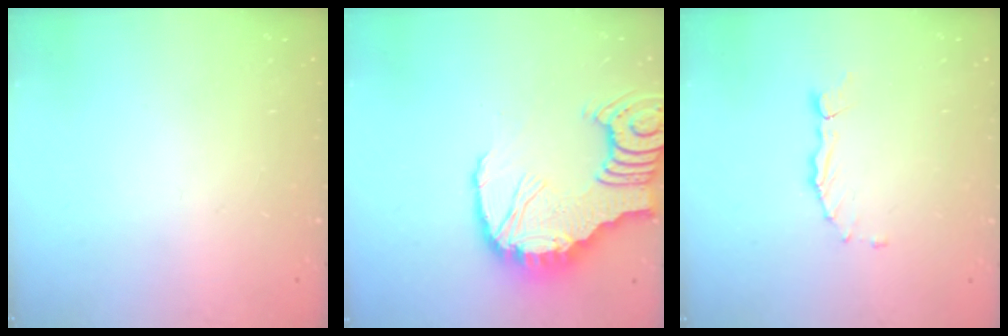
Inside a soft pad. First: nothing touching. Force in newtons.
{"total": 16.7, "press": 16.6, "slide": 1.8}
{"total": 1.0, "press": 1.0, "slide": 0.2}